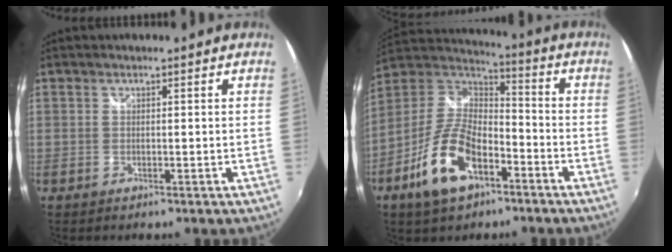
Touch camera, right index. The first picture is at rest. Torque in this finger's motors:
{"motor_torque": [1.09, -1.05, 0.83, 0.21]}